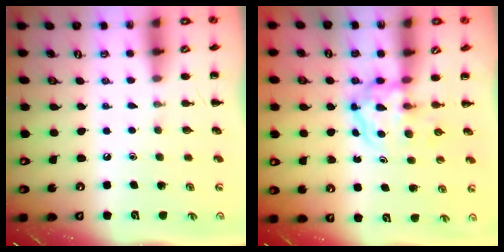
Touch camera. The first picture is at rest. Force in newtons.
{"total": 3.8, "press": 3.7, "slide": 0.4}